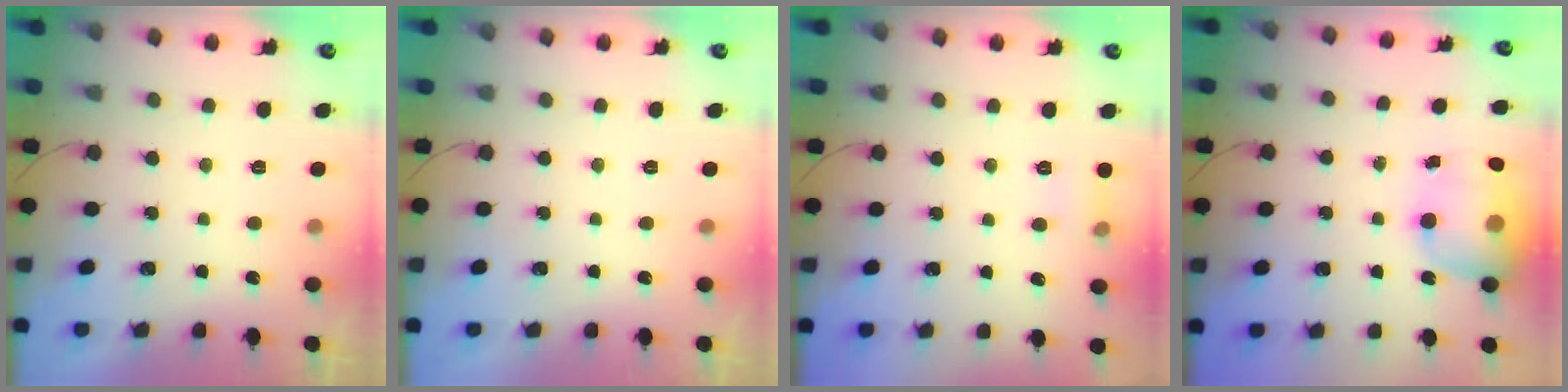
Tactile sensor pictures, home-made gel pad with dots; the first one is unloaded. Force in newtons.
{"total": 0.0}
{"total": 5.5, "press": 5.1, "slide": 2.0}
{"total": 15.3, "press": 14.8, "slide": 3.9}